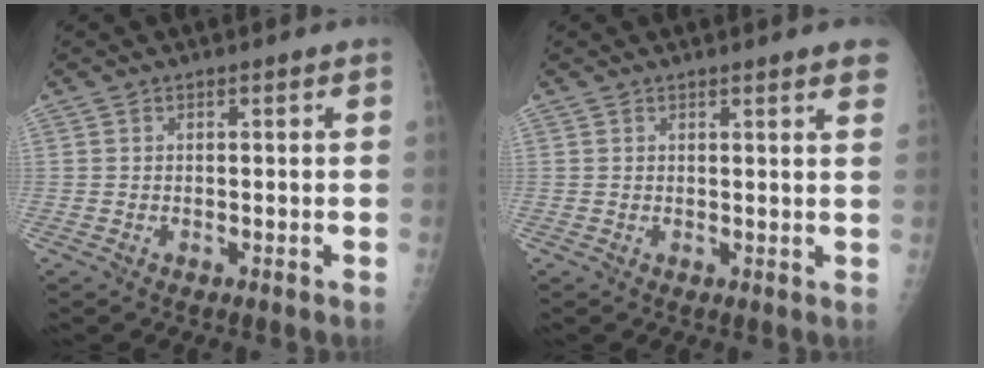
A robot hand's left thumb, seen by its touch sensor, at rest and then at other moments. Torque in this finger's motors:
{"motor_torque": [-0.39, -0.18, -0.55, -0.02, 0.07]}